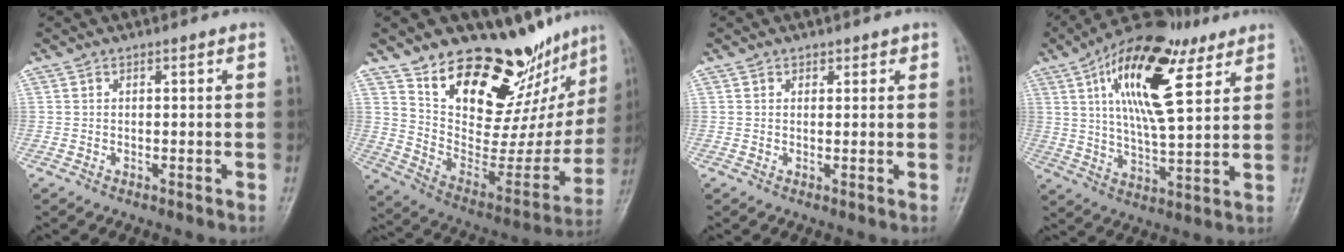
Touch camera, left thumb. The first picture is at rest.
{"total": 24.6, "force": [18.2, 11.0, 12.4], "torque": [-0.127, -0.111, 0.288]}
{"total": 1.5, "force": [0.9, 1.1, 0.3], "torque": [0.013, -0.004, 0.009]}
{"total": 20.4, "force": [8.8, 7.9, 16.6], "torque": [-0.259, -0.018, 0.144]}